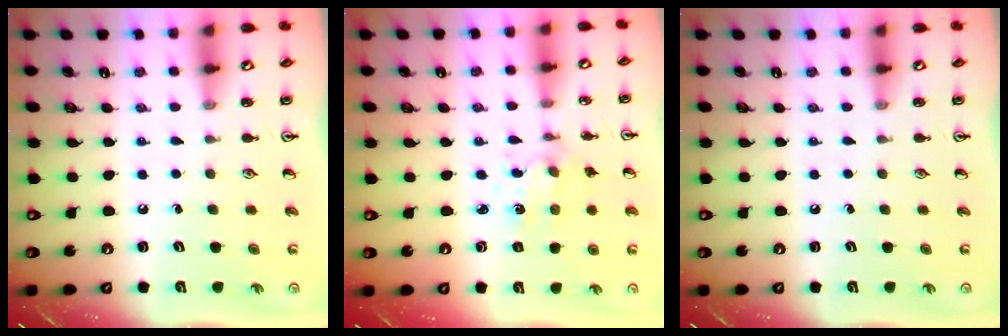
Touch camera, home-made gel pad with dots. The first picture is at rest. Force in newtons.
{"total": 1.8, "press": 1.8, "slide": 0.3}
{"total": 0.0}